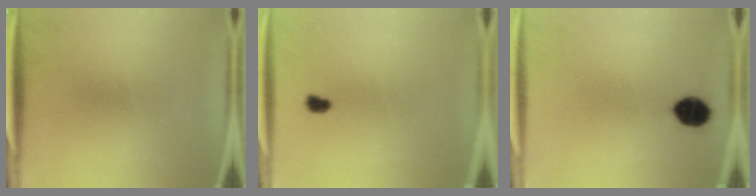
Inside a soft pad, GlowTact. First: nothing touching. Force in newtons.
{"total": 1.3}
{"total": 6.5}